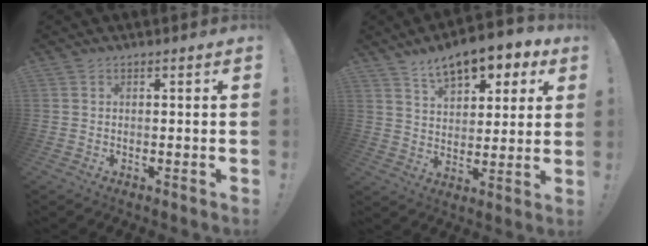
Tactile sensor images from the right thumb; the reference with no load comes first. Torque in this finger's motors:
{"motor_torque": [0.06, 0.31, 0.32, 0.23, 0.24]}